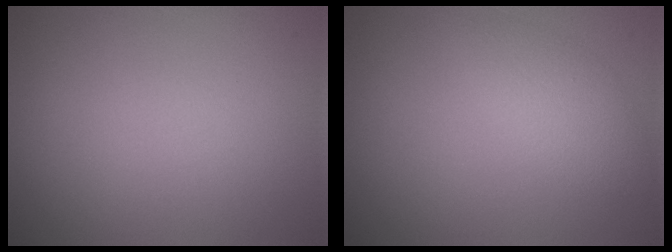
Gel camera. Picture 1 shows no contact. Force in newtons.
{"total": 2.3, "press": 2.3, "slide": 0.1}